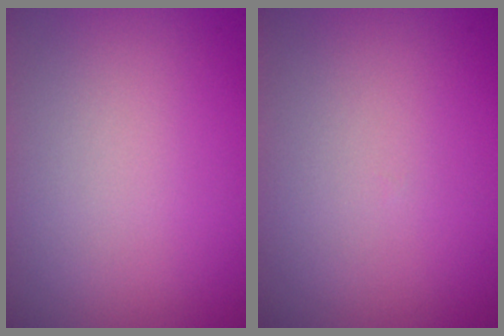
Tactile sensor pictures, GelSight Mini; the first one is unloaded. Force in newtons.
{"total": 0.0}